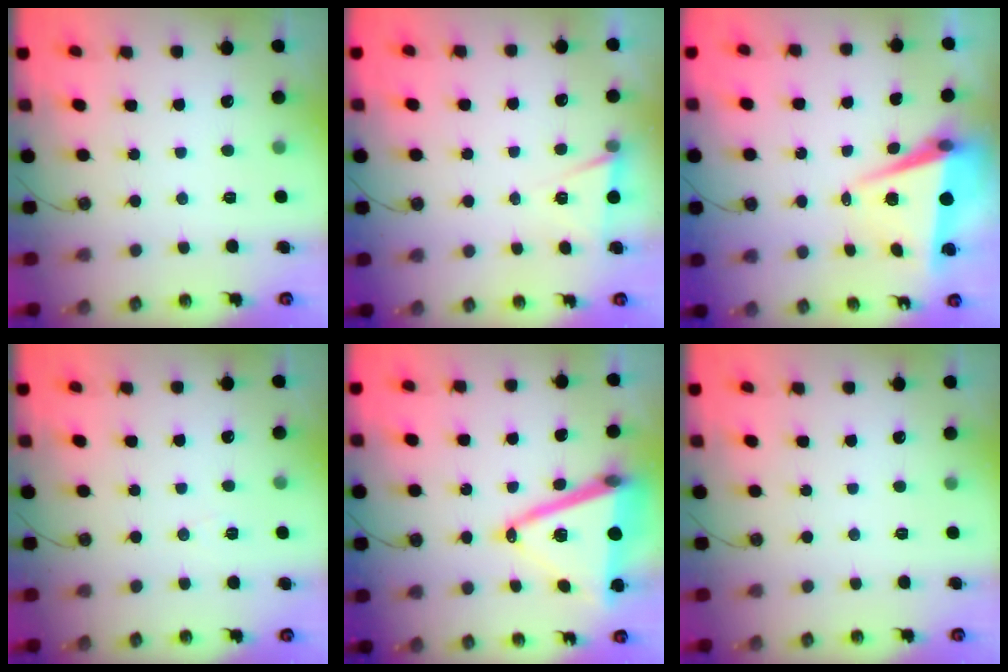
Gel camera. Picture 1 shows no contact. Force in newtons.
{"total": 5.5, "press": 3.2, "slide": 4.5}
{"total": 7.1, "press": 6.3, "slide": 3.2}
{"total": 5.9, "press": 3.8, "slide": 4.5}
{"total": 18.9, "press": 18.5, "slide": 3.8}
{"total": 0.0}